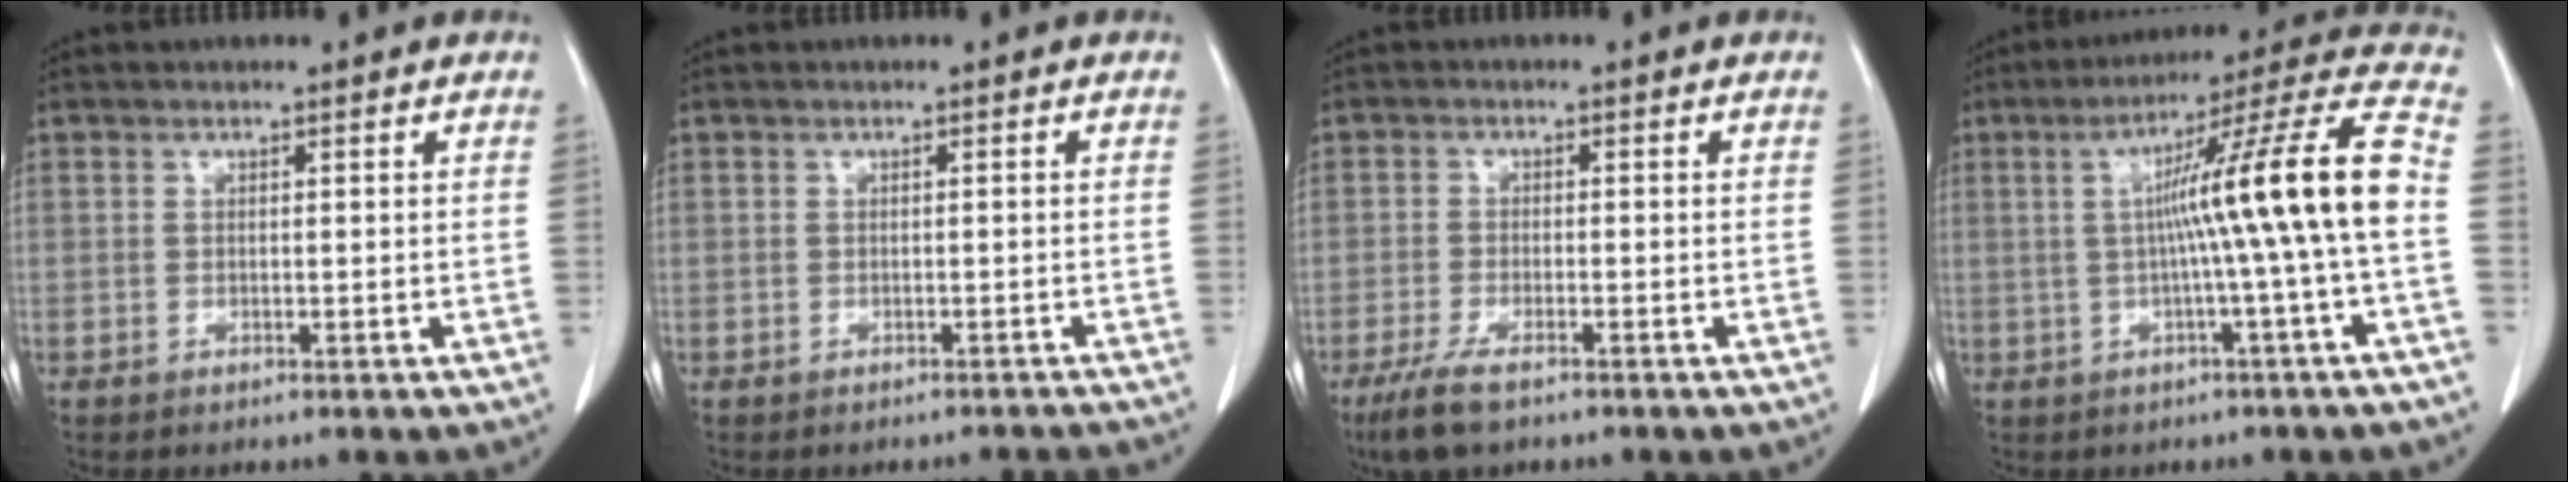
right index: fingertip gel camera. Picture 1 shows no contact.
{"total": 3.2, "force": [-3.1, 0.9, 0.1], "torque": [0.006, 0.001, -0.031]}
{"total": 5.4, "force": [-3.7, 1.0, 3.7], "torque": [-0.079, -0.014, -0.062]}
{"total": 15.3, "force": [-0.5, -2.0, 15.2], "torque": [-0.219, 0.021, -0.013]}